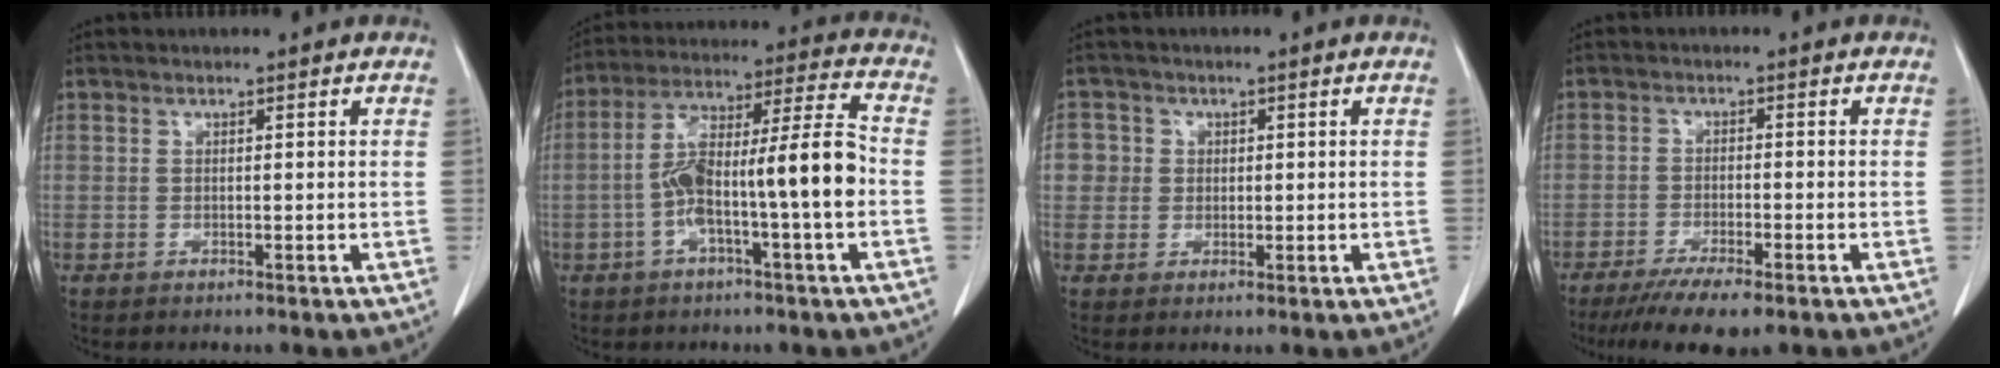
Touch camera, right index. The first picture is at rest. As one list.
[{"total": 13.9, "force": [-2.8, 0.7, 13.6], "torque": [-0.242, 0.027, -0.051]}, {"total": 3.7, "force": [0.6, 3.6, 0.3], "torque": [0.011, 0.007, 0.008]}, {"total": 7.6, "force": [-5.5, 1.2, 5.1], "torque": [-0.079, -0.015, -0.086]}]